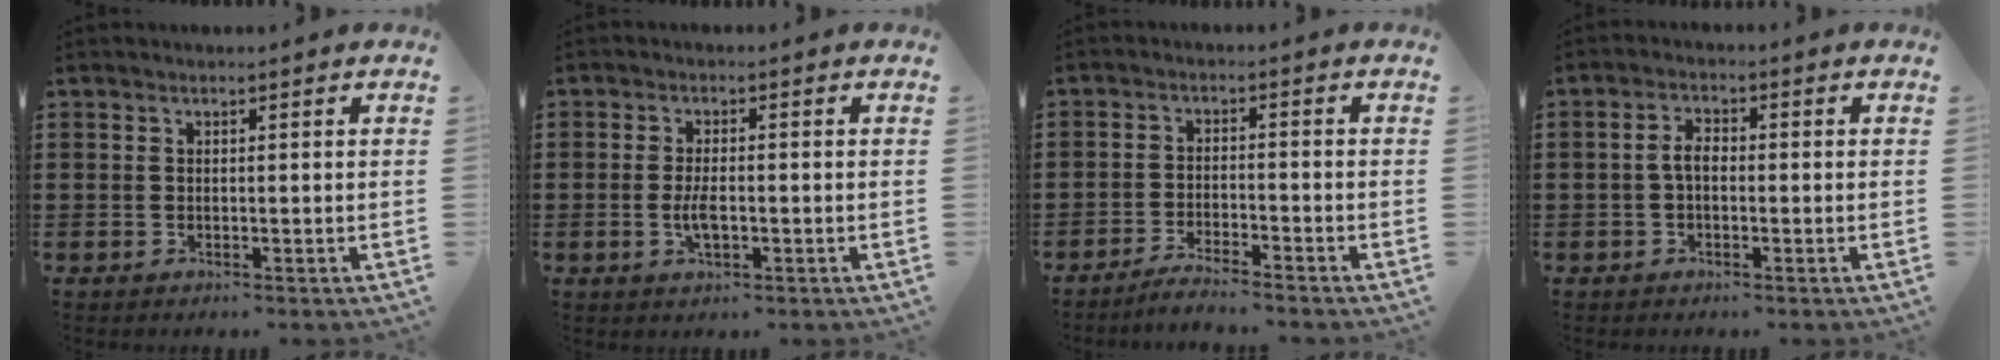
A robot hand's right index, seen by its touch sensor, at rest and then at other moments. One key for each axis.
{"total": 3.4, "fx": -0.5, "fy": 1.1, "fz": 3.1, "tx": -0.069, "ty": -0.005, "tz": -0.012}
{"total": 3.1, "fx": -3.1, "fy": -0.4, "fz": 0.3, "tx": -0.009, "ty": 0.002, "tz": -0.063}
{"total": 2.8, "fx": -0.5, "fy": 1.4, "fz": 2.4, "tx": -0.061, "ty": -0.001, "tz": -0.015}